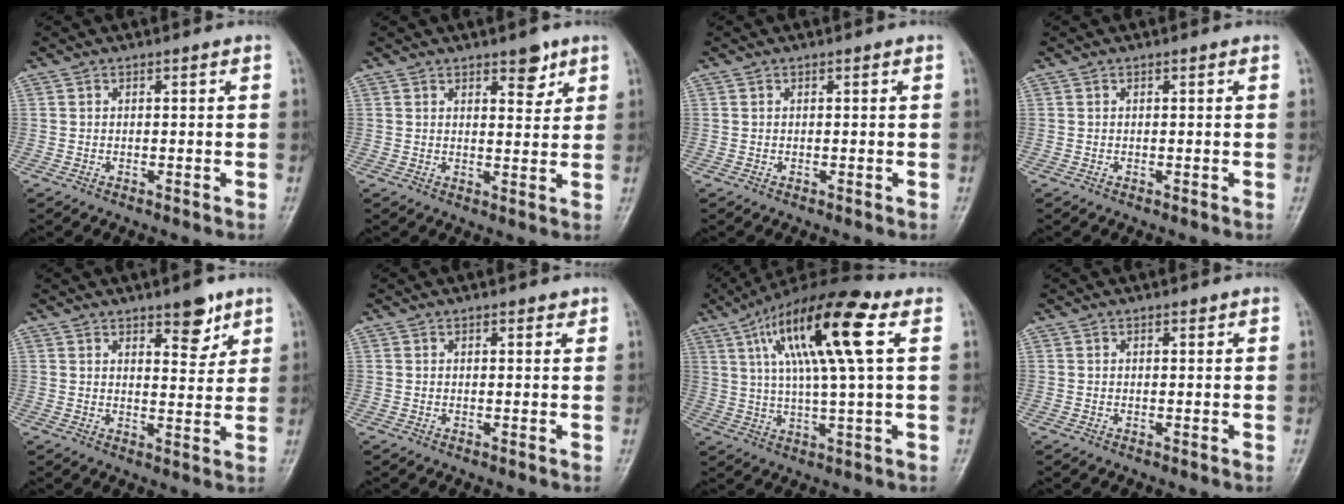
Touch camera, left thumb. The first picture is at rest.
{"total": 4.6, "force": [3.0, 2.0, 2.9], "torque": [-0.020, -0.018, 0.041]}
{"total": 0.0}
{"total": 0.0}
{"total": 6.2, "force": [4.1, 2.5, 4.0], "torque": [-0.033, -0.028, 0.057]}
{"total": 1.7, "force": [1.2, 0.7, 1.0], "torque": [-0.008, -0.005, 0.013]}
{"total": 18.2, "force": [6.3, 3.7, 16.7], "torque": [-0.301, 0.007, 0.102]}
{"total": 0.6, "force": [0.5, 0.2, 0.4], "torque": [-0.007, -0.003, 0.007]}